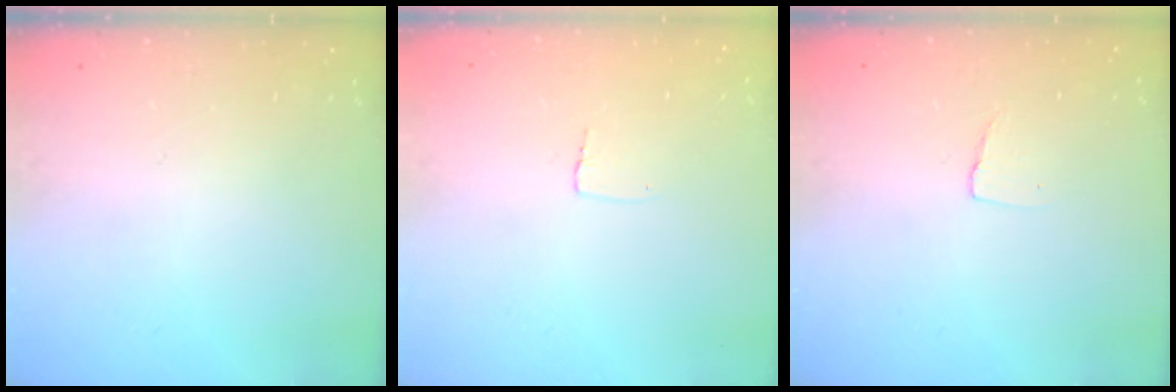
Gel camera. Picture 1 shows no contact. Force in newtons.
{"total": 2.6, "press": 2.6, "slide": 0.1}
{"total": 3.6, "press": 3.6, "slide": 0.4}